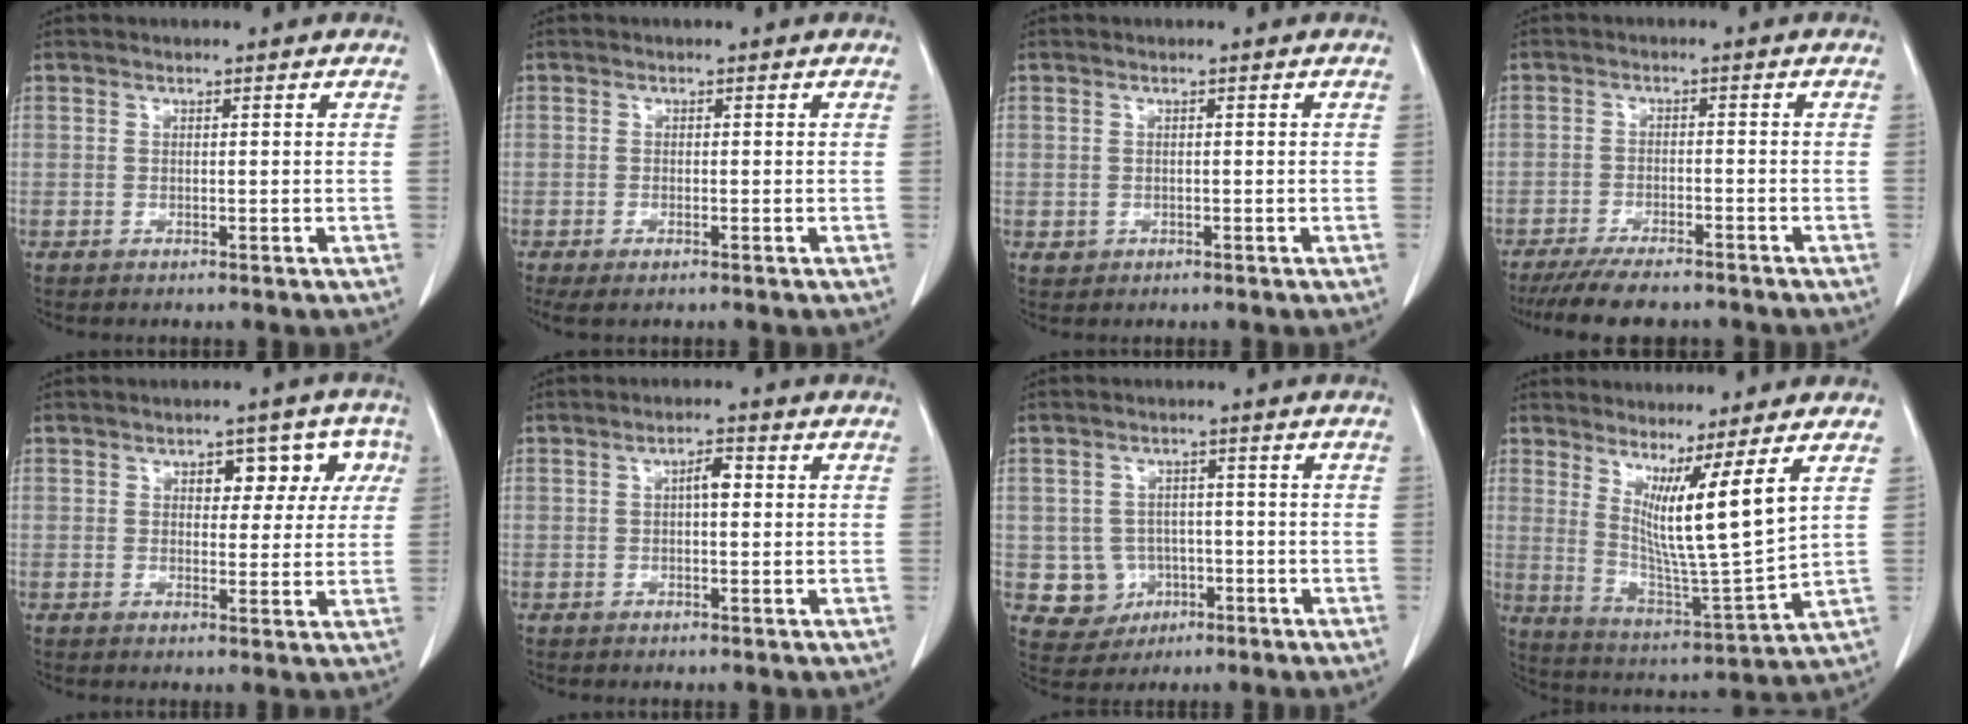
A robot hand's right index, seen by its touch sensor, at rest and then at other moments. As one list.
[{"total": 2.3, "force": [-1.4, 0.7, 1.6], "torque": [-0.028, -0.006, -0.018]}, {"total": 1.1, "force": [-0.2, 1.1, 0.1], "torque": [-0.001, 0.003, 0.003]}, {"total": 8.8, "force": [-7.6, 2.1, 3.8], "torque": [-0.055, -0.013, -0.119]}, {"total": 6.7, "force": [2.2, 4.1, 4.8], "torque": [-0.038, 0.028, 0.026]}, {"total": 2.6, "force": [0.4, 0.9, 2.4], "torque": [-0.039, 0.006, 0.004]}, {"total": 6.0, "force": [-1.2, 5.7, 1.1], "torque": [-0.015, 0.008, -0.006]}, {"total": 10.2, "force": [4.4, -1.4, 9.1], "torque": [-0.172, -0.045, 0.084]}]